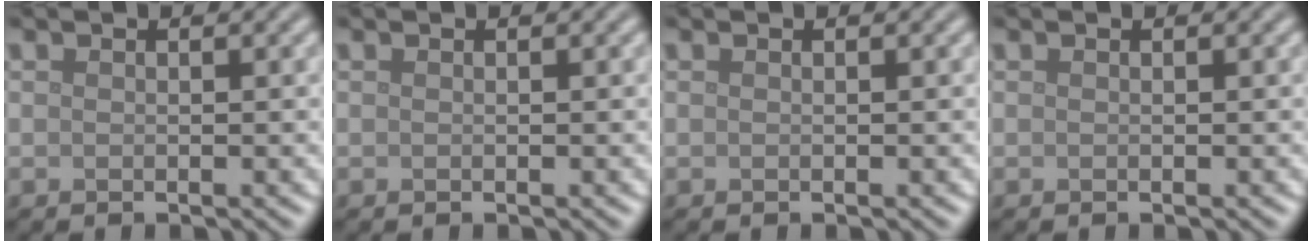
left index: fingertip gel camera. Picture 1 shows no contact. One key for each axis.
{"total": 0.0}
{"total": 0.0}
{"total": 0.0}